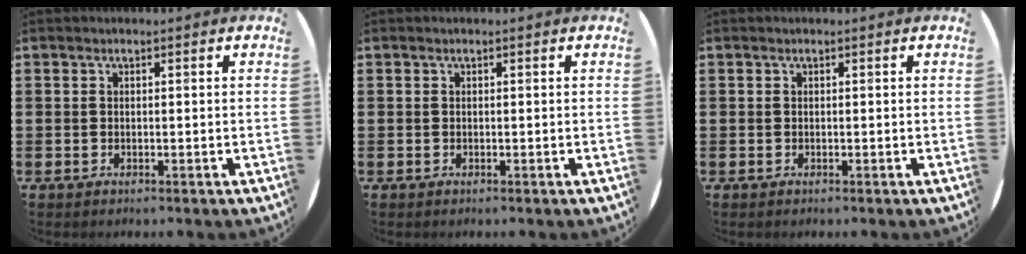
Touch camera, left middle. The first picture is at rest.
{"total": 0.0}
{"total": 0.0}